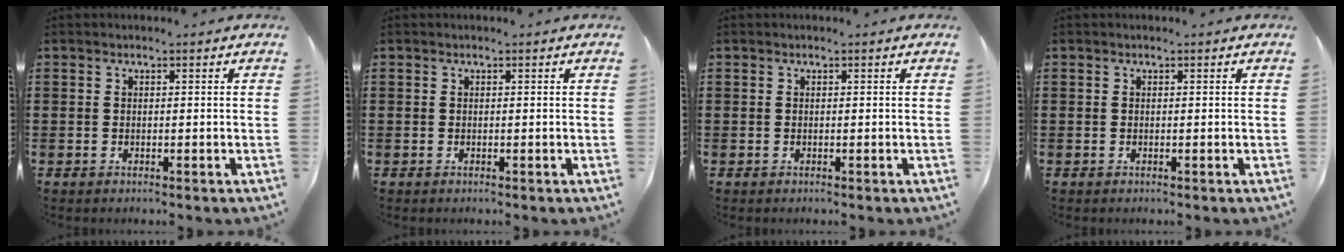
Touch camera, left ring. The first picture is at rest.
{"total": 0.0}
{"total": 0.0}
{"total": 0.0}